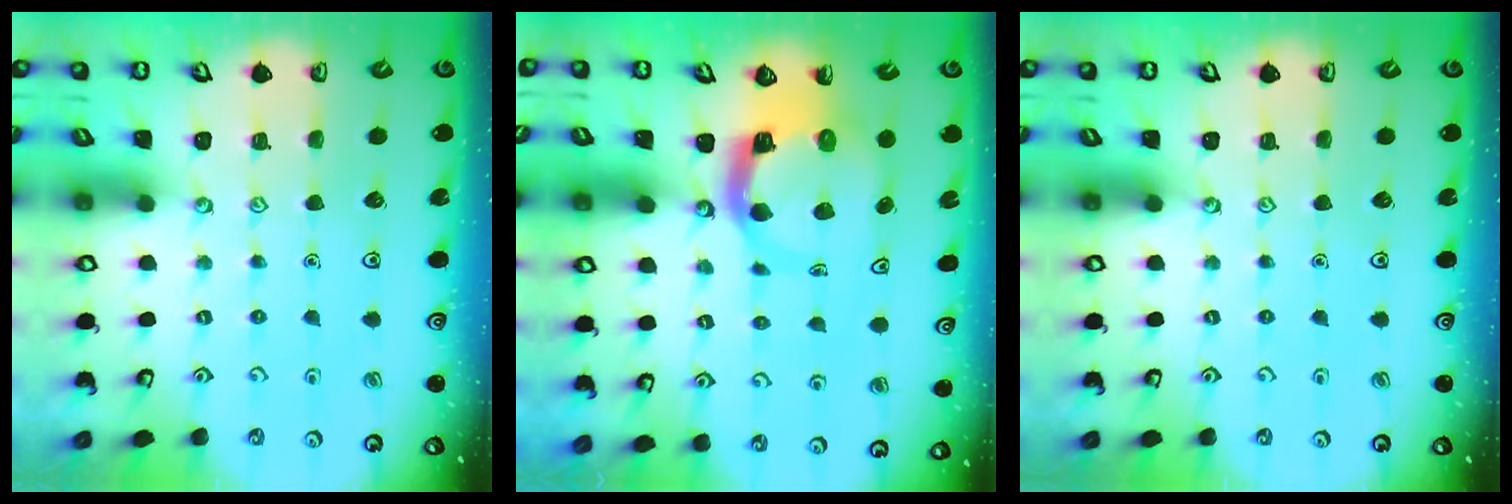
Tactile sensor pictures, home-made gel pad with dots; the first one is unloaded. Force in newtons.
{"total": 6.8, "press": 6.7, "slide": 1.0}
{"total": 0.0}